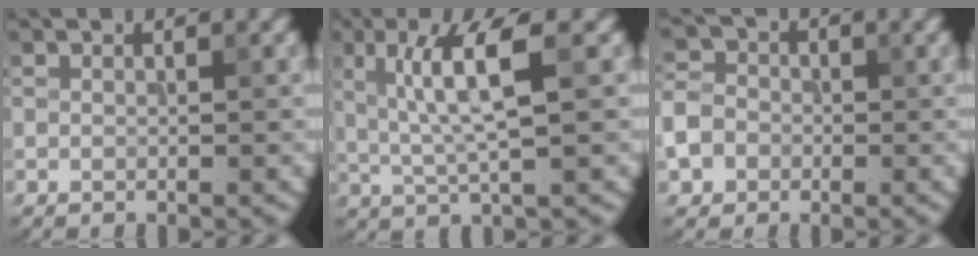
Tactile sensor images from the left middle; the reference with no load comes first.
{"total": 5.4, "force": [1.2, 0.8, 5.2], "torque": [-0.105, 0.006, 0.027]}
{"total": 5.8, "force": [-2.2, 4.8, 2.4], "torque": [-0.049, -0.009, -0.058]}